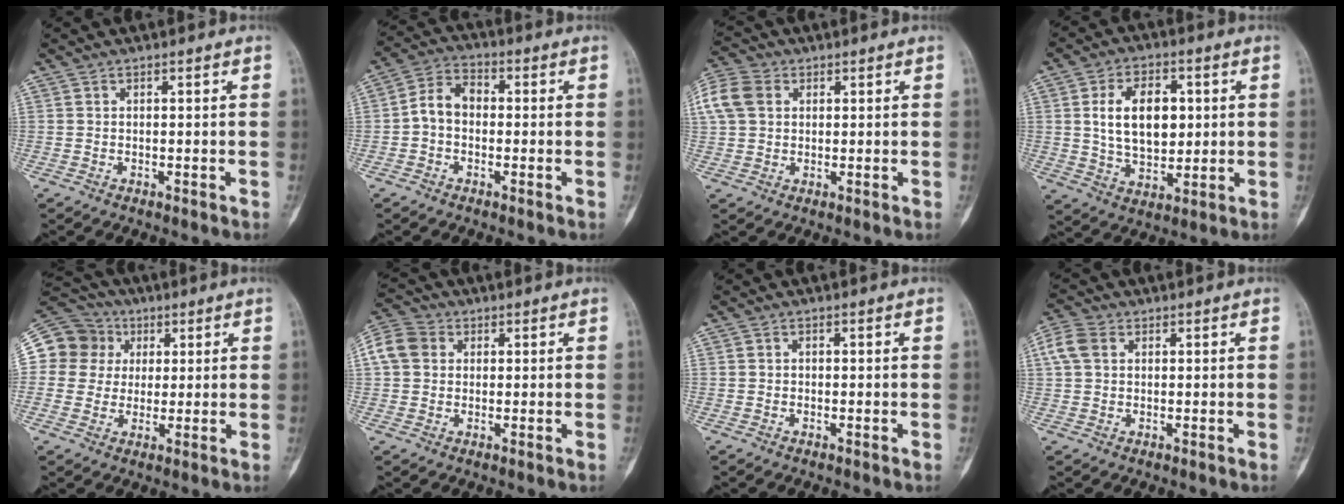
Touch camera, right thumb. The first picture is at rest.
{"total": 6.4, "force": [-0.8, 4.7, 4.3], "torque": [-0.062, 0.025, -0.028]}
{"total": 12.0, "force": [3.4, 9.3, 6.7], "torque": [-0.165, 0.024, 0.062]}
{"total": 12.9, "force": [2.2, 8.1, 9.8], "torque": [-0.134, -0.004, 0.042]}
{"total": 12.6, "force": [2.6, 12.0, 2.8], "torque": [-0.035, 0.031, 0.045]}
{"total": 7.7, "force": [1.6, 6.4, 4.0], "torque": [-0.073, 0.017, 0.023]}
{"total": 0.6, "force": [-0.1, 0.6, 0.2], "torque": [0.006, 0.004, -0.006]}
{"total": 5.0, "force": [1.4, 3.6, 3.1], "torque": [-0.075, 0.015, 0.025]}